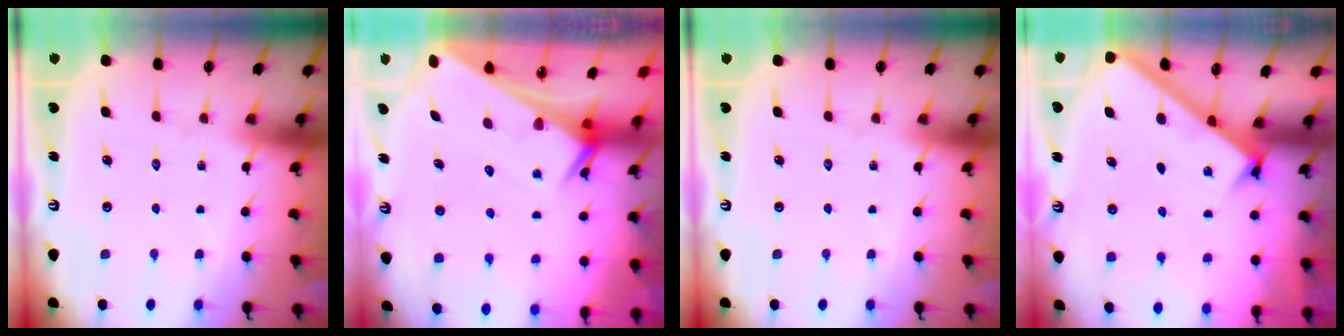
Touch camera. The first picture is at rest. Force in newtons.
{"total": 2.4, "press": 2.4, "slide": 0.2}
{"total": 0.0}
{"total": 2.6, "press": 2.6, "slide": 0.3}